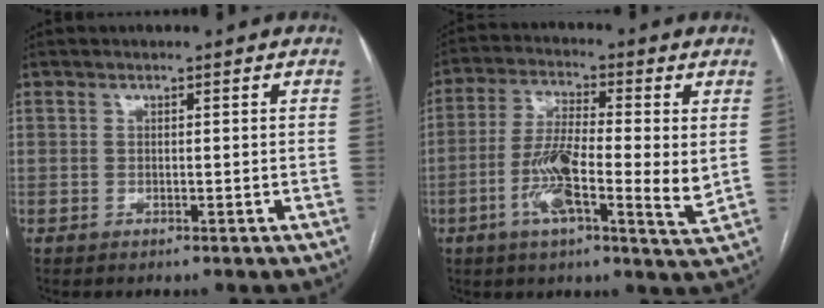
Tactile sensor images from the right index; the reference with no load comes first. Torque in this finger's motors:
{"motor_torque": [0.44, -0.09, 0.26, 0.18]}